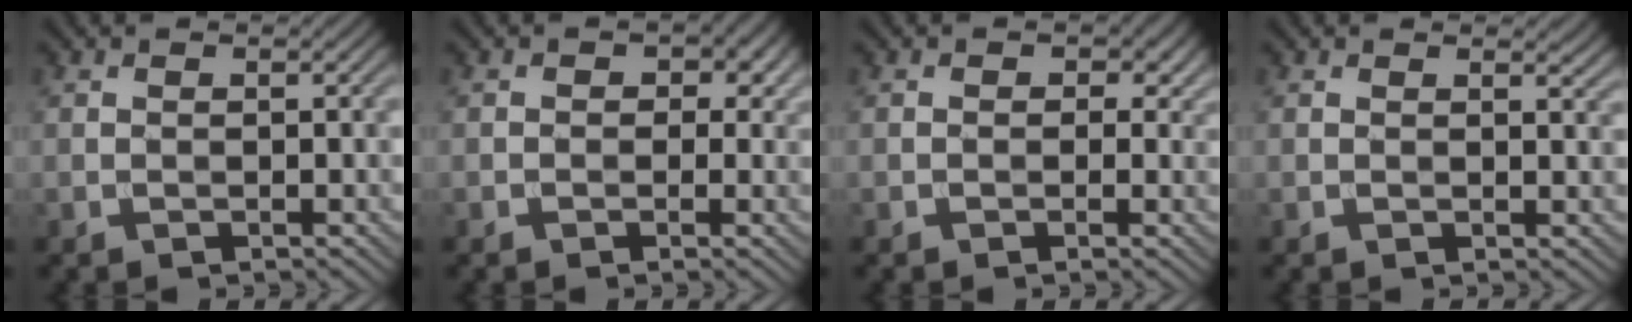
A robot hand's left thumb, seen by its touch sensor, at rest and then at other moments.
{"total": 2.5, "force": [0.4, 2.0, 1.4], "torque": [-0.019, -0.001, -0.001]}
{"total": 1.9, "force": [0.3, 1.5, 1.2], "torque": [-0.019, -0.007, 0.000]}
{"total": 1.4, "force": [1.1, 0.3, 0.9], "torque": [-0.012, -0.006, 0.019]}